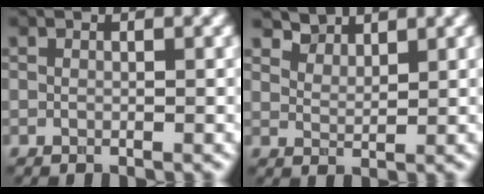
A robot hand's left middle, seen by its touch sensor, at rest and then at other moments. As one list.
[{"total": 2.4, "force": [2.3, 0.6, 0.2], "torque": [-0.013, -0.010, 0.051]}]